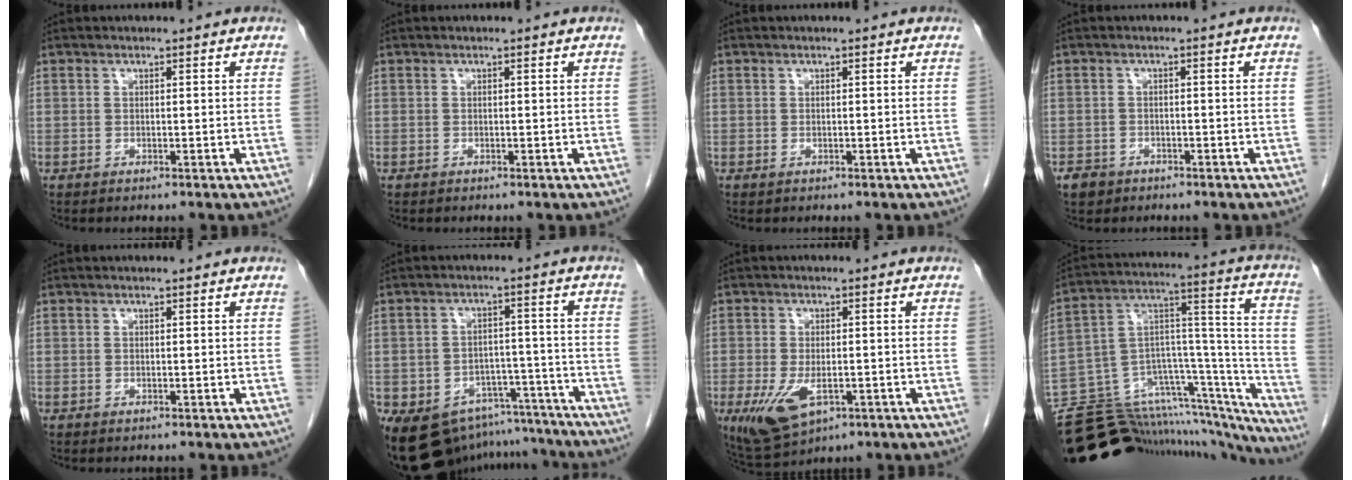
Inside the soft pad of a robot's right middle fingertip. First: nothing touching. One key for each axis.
{"total": 0.0}
{"total": 0.0}
{"total": 2.2, "fx": -1.5, "fy": 1.6, "fz": 0.4, "tx": -0.012, "ty": 0.005, "tz": -0.022}
{"total": 0.0}
{"total": 16.0, "fx": -12.8, "fy": 8.6, "fz": 4.4, "tx": -0.084, "ty": 0.035, "tz": -0.163}
{"total": 7.6, "fx": -3.0, "fy": 3.7, "fz": 6.0, "tx": -0.115, "ty": -0.013, "tz": -0.038}
{"total": 29.2, "fx": -26.2, "fy": 6.9, "fz": 11.0, "tx": -0.114, "ty": 0.057, "tz": -0.379}